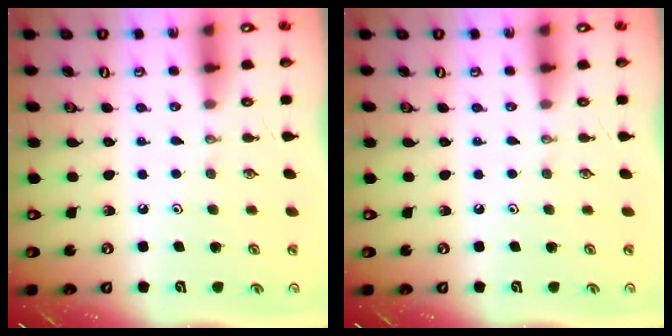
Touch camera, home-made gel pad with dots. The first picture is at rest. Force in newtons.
{"total": 0.0}